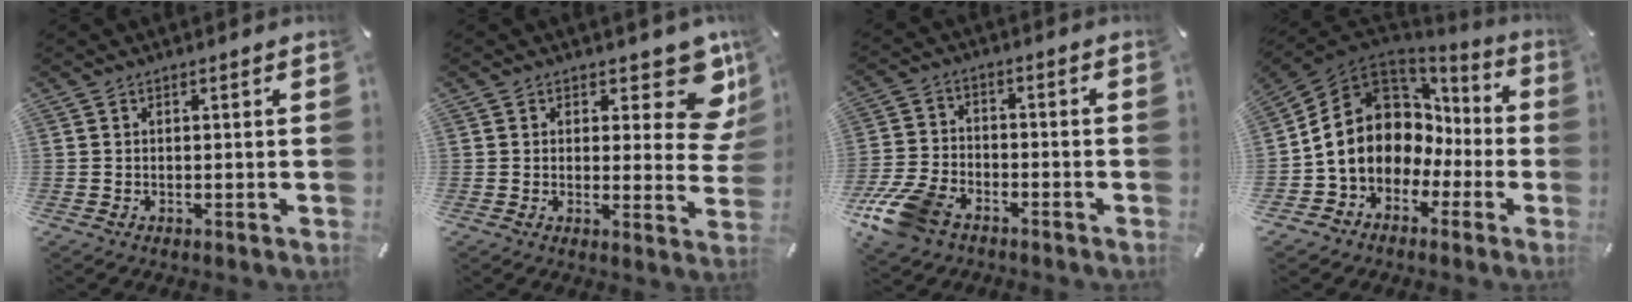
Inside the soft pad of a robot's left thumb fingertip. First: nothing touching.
{"total": 11.1, "force": [6.7, 5.0, 7.3], "torque": [-0.063, -0.056, 0.115]}
{"total": 11.4, "force": [-7.1, 6.6, 6.0], "torque": [-0.132, 0.032, -0.135]}
{"total": 14.2, "force": [0.7, 12.1, 7.5], "torque": [-0.155, -0.014, 0.011]}